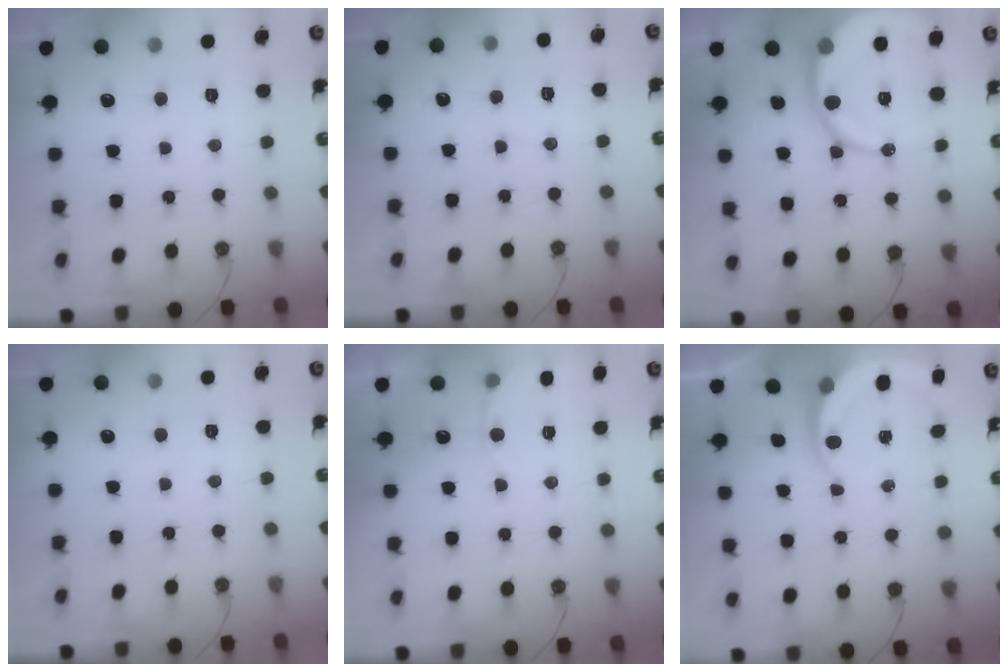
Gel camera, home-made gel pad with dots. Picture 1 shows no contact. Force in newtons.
{"total": 2.9, "press": 2.9, "slide": 0.3}
{"total": 14.1, "press": 13.9, "slide": 2.0}
{"total": 0.0}
{"total": 5.9, "press": 5.8, "slide": 1.2}
{"total": 5.7, "press": 5.6, "slide": 0.7}